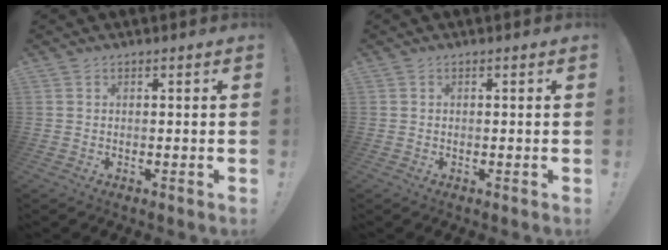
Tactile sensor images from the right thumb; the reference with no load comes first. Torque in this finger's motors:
{"motor_torque": [0.07, -0.05, -0.06, 0.17, 0.00]}